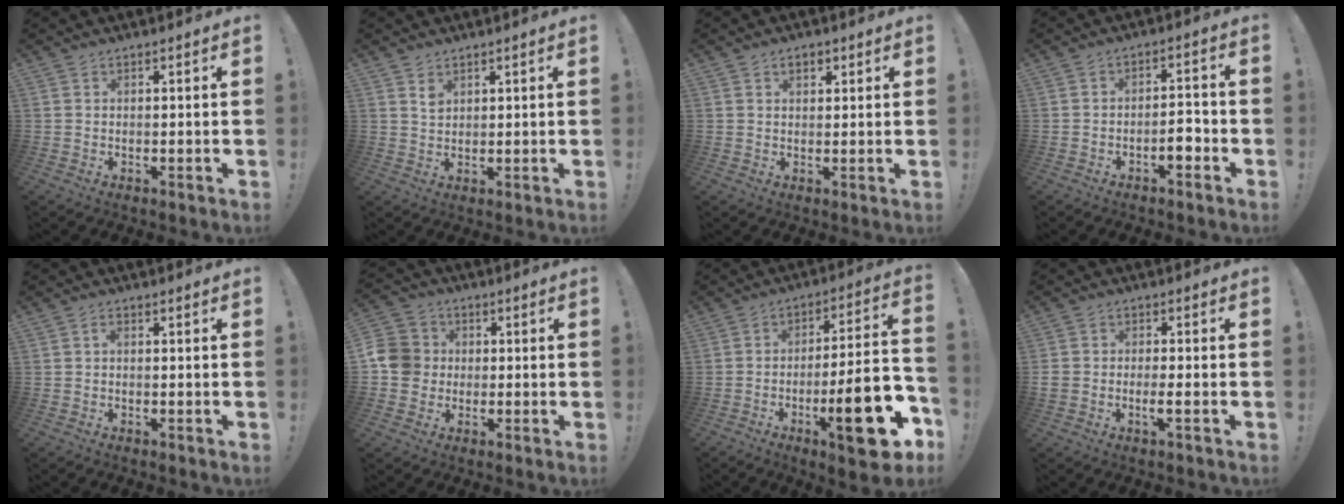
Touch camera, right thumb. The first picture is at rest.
{"total": 2.2, "force": [1.5, 1.3, 0.9], "torque": [-0.004, -0.012, 0.025]}
{"total": 2.9, "force": [1.4, 1.8, 1.9], "torque": [-0.023, -0.001, 0.020]}
{"total": 5.3, "force": [-3.0, 1.8, 4.0], "torque": [-0.050, 0.012, -0.052]}
{"total": 0.9, "force": [-0.3, 0.5, 0.7], "torque": [-0.022, 0.007, -0.006]}
{"total": 9.5, "force": [-0.6, 8.9, 3.3], "torque": [-0.052, 0.016, -0.009]}
{"total": 21.0, "force": [-8.8, 5.5, 18.2], "torque": [-0.237, 0.042, -0.133]}
{"total": 3.5, "force": [-1.4, 0.9, 3.0], "torque": [-0.055, -0.005, -0.025]}